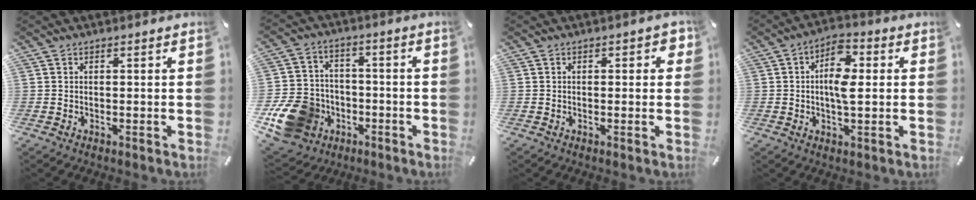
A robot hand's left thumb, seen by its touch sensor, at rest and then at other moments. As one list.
[{"total": 15.6, "force": [-6.0, 12.7, 6.7], "torque": [-0.138, 0.039, -0.099]}, {"total": 2.0, "force": [0.0, 1.1, 1.6], "torque": [-0.021, 0.006, -0.004]}, {"total": 8.9, "force": [0.8, 4.1, 7.8], "torque": [-0.136, 0.007, 0.010]}]